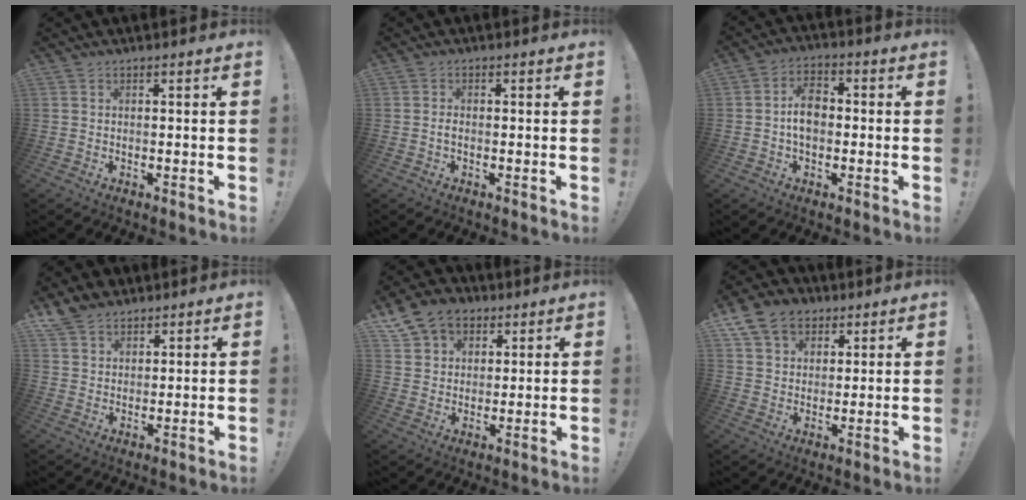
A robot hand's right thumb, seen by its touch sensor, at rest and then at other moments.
{"total": 1.2, "force": [-0.5, 0.4, 1.0], "torque": [-0.015, 0.003, -0.009]}
{"total": 8.1, "force": [-0.3, 5.6, 5.8], "torque": [-0.084, 0.011, -0.005]}
{"total": 6.9, "force": [5.3, 4.0, 1.5], "torque": [-0.030, -0.030, 0.106]}
{"total": 11.4, "force": [6.4, 8.7, 3.9], "torque": [-0.059, -0.034, 0.125]}
{"total": 11.9, "force": [6.3, 8.8, 4.8], "torque": [-0.081, -0.028, 0.125]}